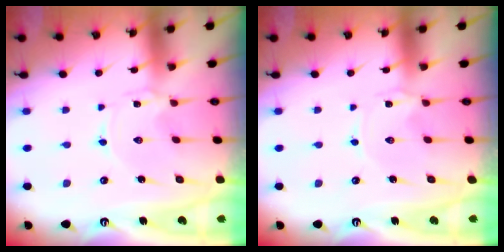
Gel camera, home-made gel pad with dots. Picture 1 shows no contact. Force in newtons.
{"total": 0.0}